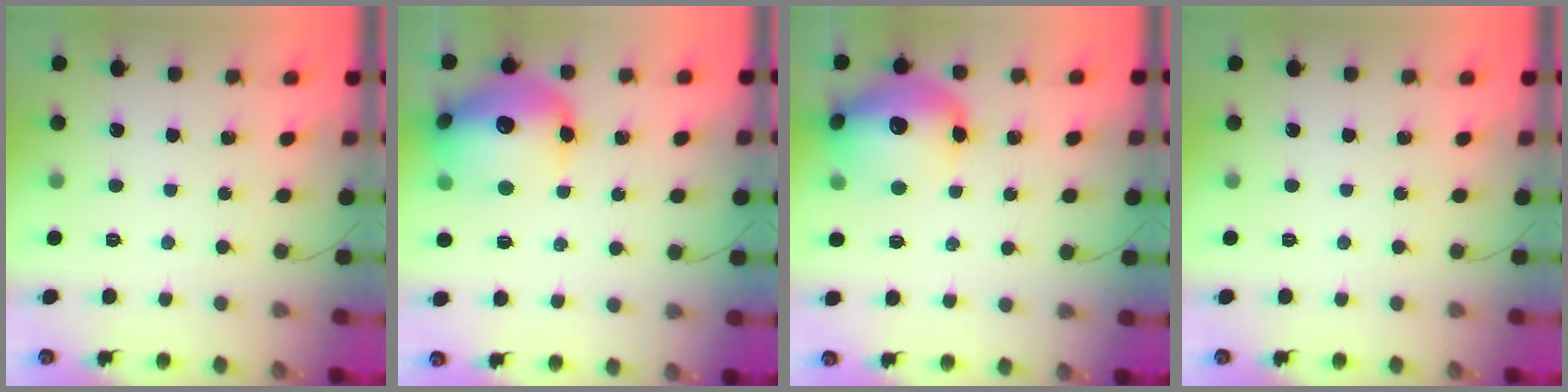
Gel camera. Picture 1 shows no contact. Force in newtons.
{"total": 20.2, "press": 20.1, "slide": 2.6}
{"total": 15.3, "press": 15.2, "slide": 2.1}
{"total": 0.0}